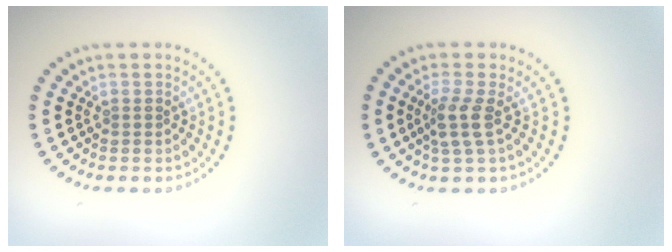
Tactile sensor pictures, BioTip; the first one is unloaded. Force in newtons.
{"total": 2.3, "press": 1.9, "slide": 1.4}